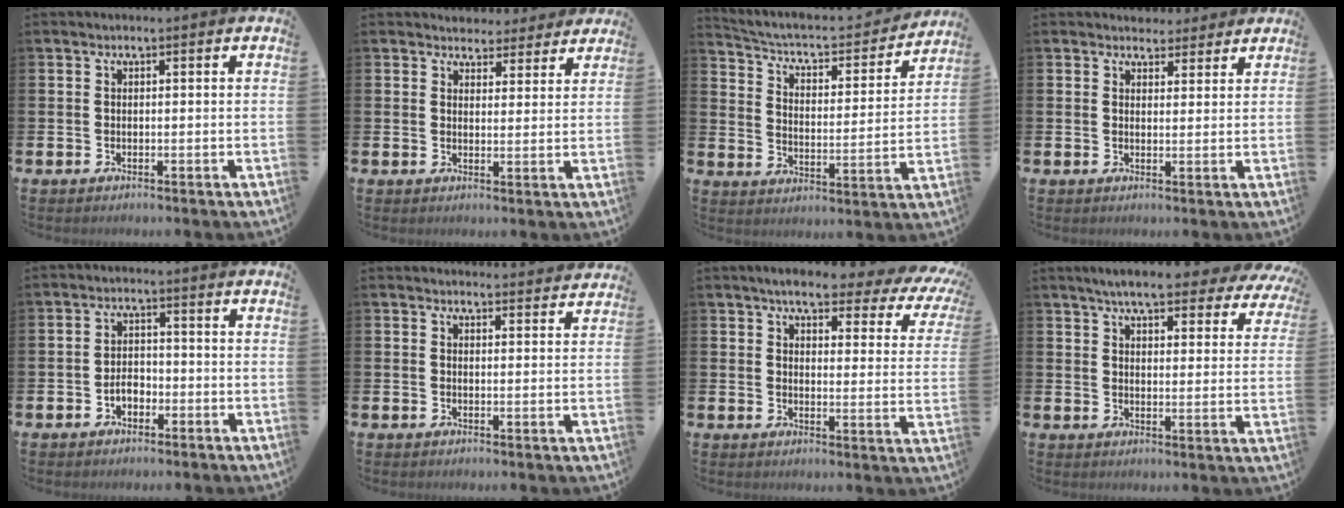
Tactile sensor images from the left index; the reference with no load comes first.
{"total": 4.0, "force": [3.6, 1.6, 0.0], "torque": [-0.006, -0.022, 0.065]}
{"total": 5.2, "force": [4.6, 1.7, 1.9], "torque": [-0.068, -0.036, 0.069]}
{"total": 3.3, "force": [3.0, 1.2, -0.3], "torque": [0.004, -0.012, 0.056]}
{"total": 2.7, "force": [-1.3, 1.8, 1.5], "torque": [-0.021, 0.000, -0.030]}
{"total": 2.8, "force": [2.7, 0.3, -0.2], "torque": [0.006, -0.021, 0.048]}
{"total": 6.0, "force": [5.0, 1.5, 2.9], "torque": [-0.055, -0.038, 0.077]}
{"total": 6.9, "force": [6.2, 1.1, 2.7], "torque": [-0.061, -0.032, 0.106]}